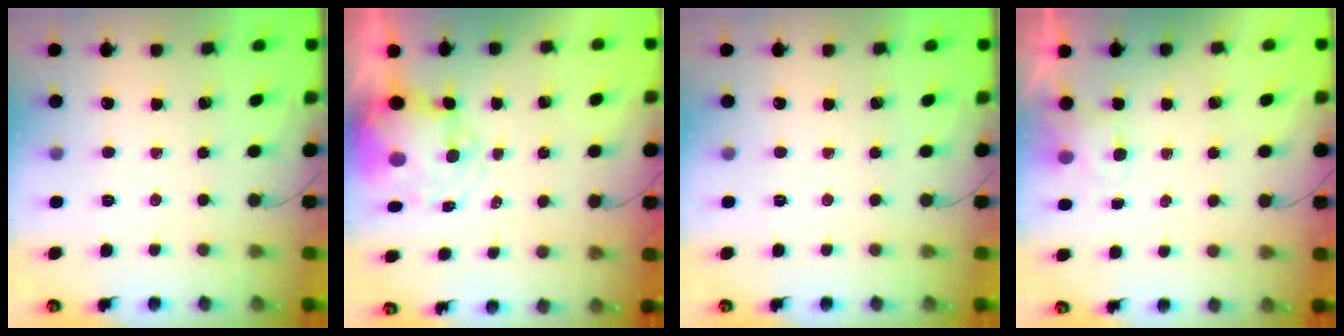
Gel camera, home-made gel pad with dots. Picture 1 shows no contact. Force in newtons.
{"total": 9.1, "press": 8.8, "slide": 2.3}
{"total": 0.0}
{"total": 4.0, "press": 3.8, "slide": 1.2}